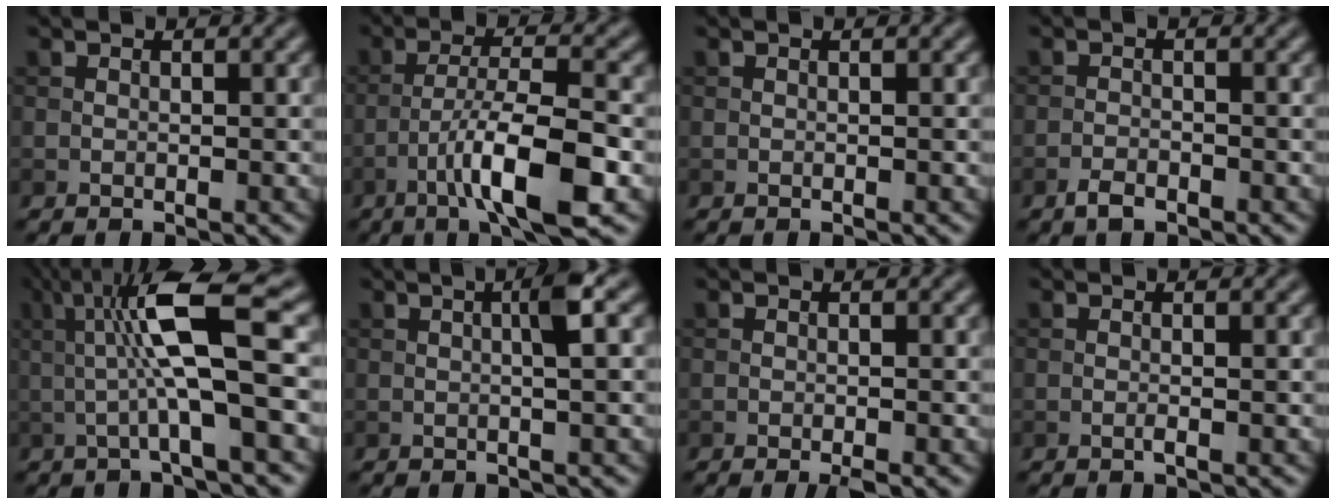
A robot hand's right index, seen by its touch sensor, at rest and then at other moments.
{"total": 8.6, "force": [-3.8, 1.7, 7.5], "torque": [-0.124, 0.012, -0.070]}
{"total": 0.0}
{"total": 1.6, "force": [-1.2, 0.6, 0.9], "torque": [-0.016, 0.002, -0.026]}
{"total": 9.2, "force": [1.1, 1.8, 9.0], "torque": [-0.148, 0.008, 0.017]}
{"total": 2.7, "force": [0.3, 0.2, 2.6], "torque": [-0.043, 0.007, 0.003]}
{"total": 1.3, "force": [-0.8, 0.1, 1.0], "torque": [-0.013, -0.001, -0.013]}
{"total": 0.7, "force": [-0.1, 0.1, 0.7], "torque": [-0.012, -0.002, -0.005]}